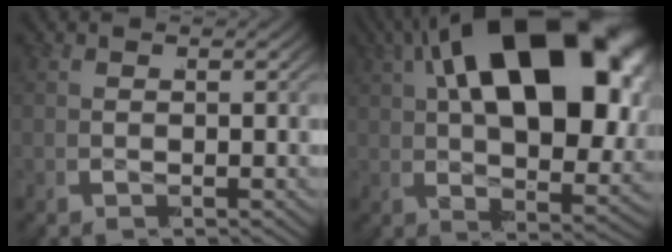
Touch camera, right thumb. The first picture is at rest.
{"total": 22.5, "force": [1.9, 11.3, 19.3], "torque": [-0.323, -0.010, 0.038]}